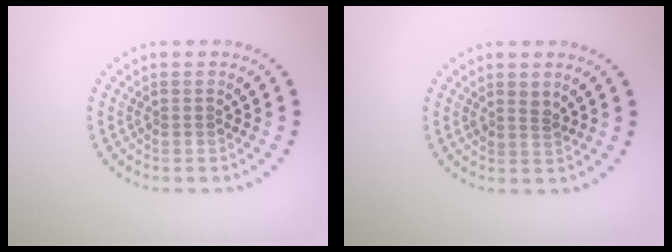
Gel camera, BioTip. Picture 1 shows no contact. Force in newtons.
{"total": 1.0, "press": 0.8, "slide": 0.7}